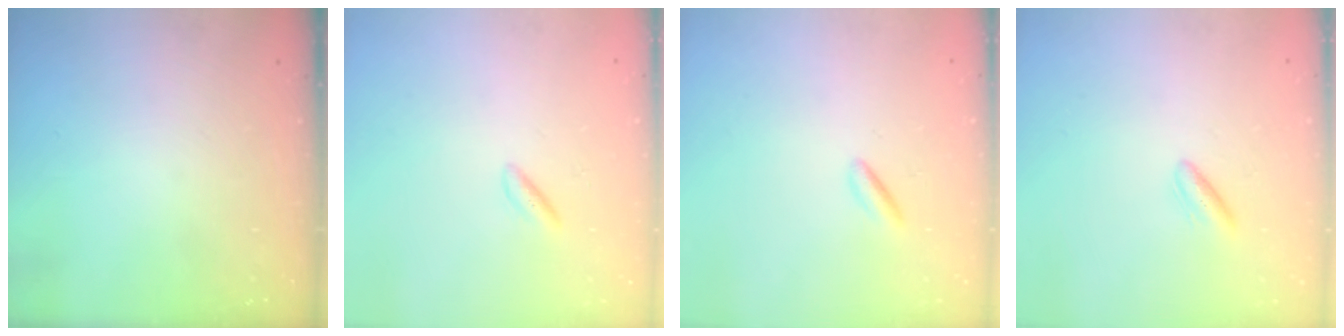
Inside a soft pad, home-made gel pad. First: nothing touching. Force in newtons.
{"total": 1.7, "press": 1.3, "slide": 1.1}
{"total": 3.1, "press": 2.9, "slide": 1.0}
{"total": 3.8, "press": 3.5, "slide": 1.5}